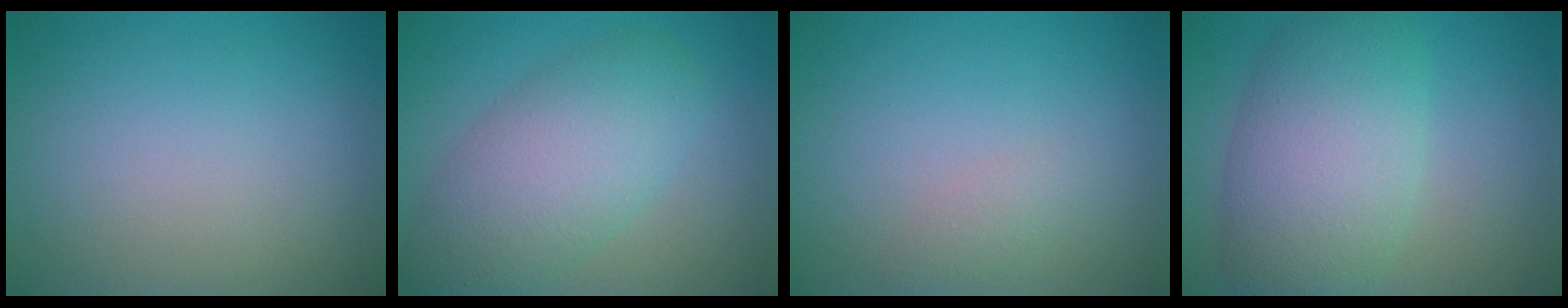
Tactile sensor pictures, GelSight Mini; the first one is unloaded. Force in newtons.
{"total": 6.9, "press": 6.9, "slide": 0.2}
{"total": 1.1, "press": 1.1, "slide": 0.0}
{"total": 8.1, "press": 8.1, "slide": 0.5}